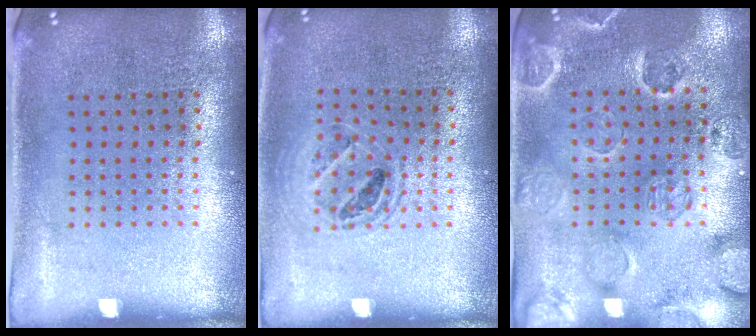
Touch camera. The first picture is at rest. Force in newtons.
{"total": 1.3, "press": 1.2, "slide": 0.5}
{"total": 2.5, "press": 2.3, "slide": 1.0}